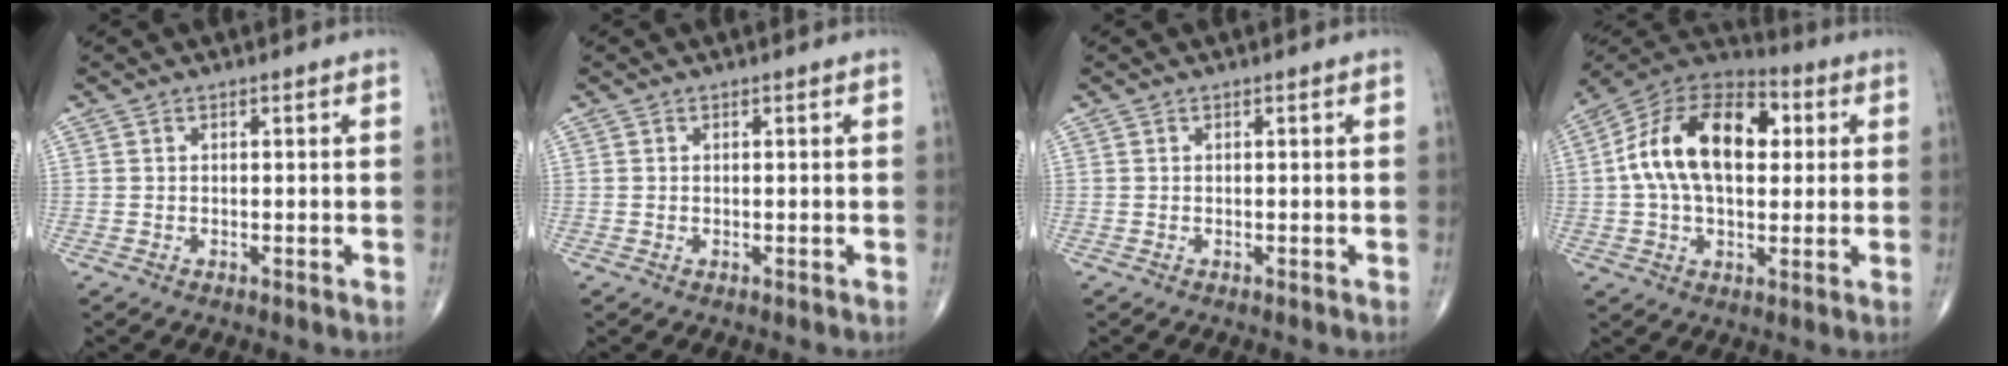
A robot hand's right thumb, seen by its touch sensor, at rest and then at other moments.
{"total": 0.0}
{"total": 0.0}
{"total": 19.9, "force": [3.0, 11.9, 15.6], "torque": [-0.251, 0.025, 0.040]}